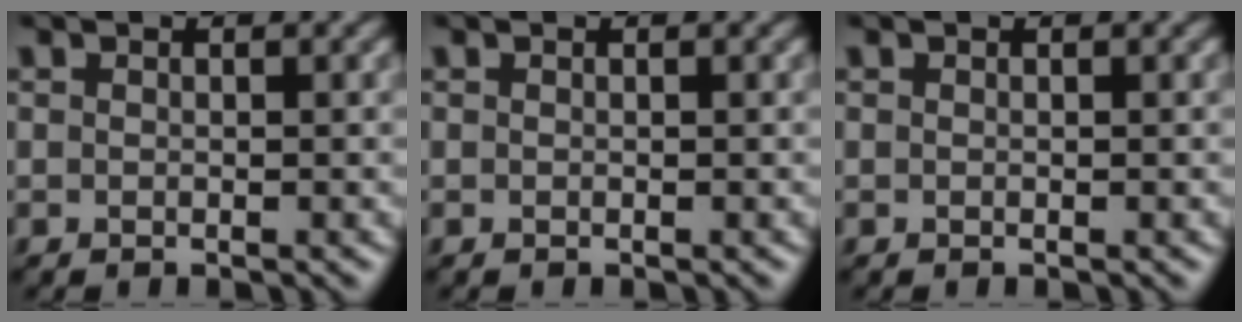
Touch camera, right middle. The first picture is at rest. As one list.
[{"total": 0.0}, {"total": 0.0}]